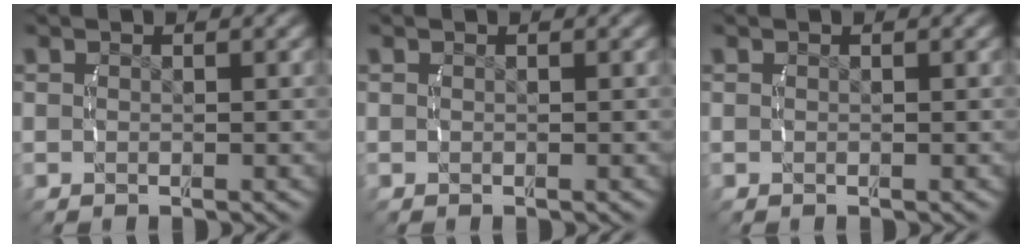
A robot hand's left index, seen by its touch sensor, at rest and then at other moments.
{"total": 0.0}
{"total": 0.0}